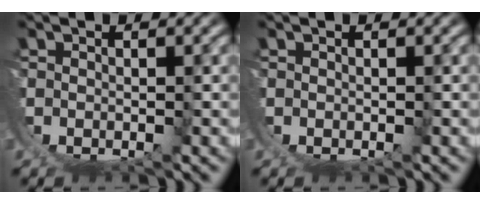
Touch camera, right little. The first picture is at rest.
{"total": 0.0}